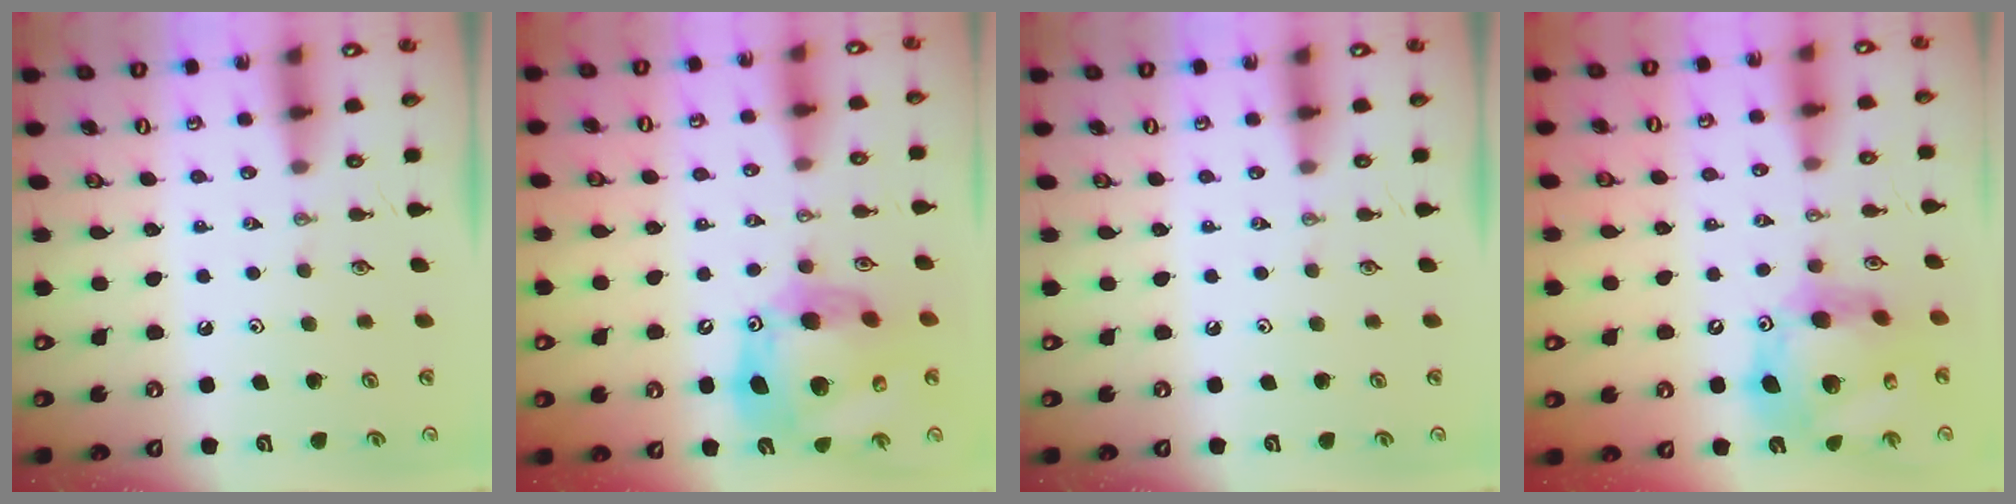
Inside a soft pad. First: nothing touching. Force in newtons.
{"total": 19.2, "press": 19.0, "slide": 2.2}
{"total": 0.0}
{"total": 17.9, "press": 17.8, "slide": 1.8}